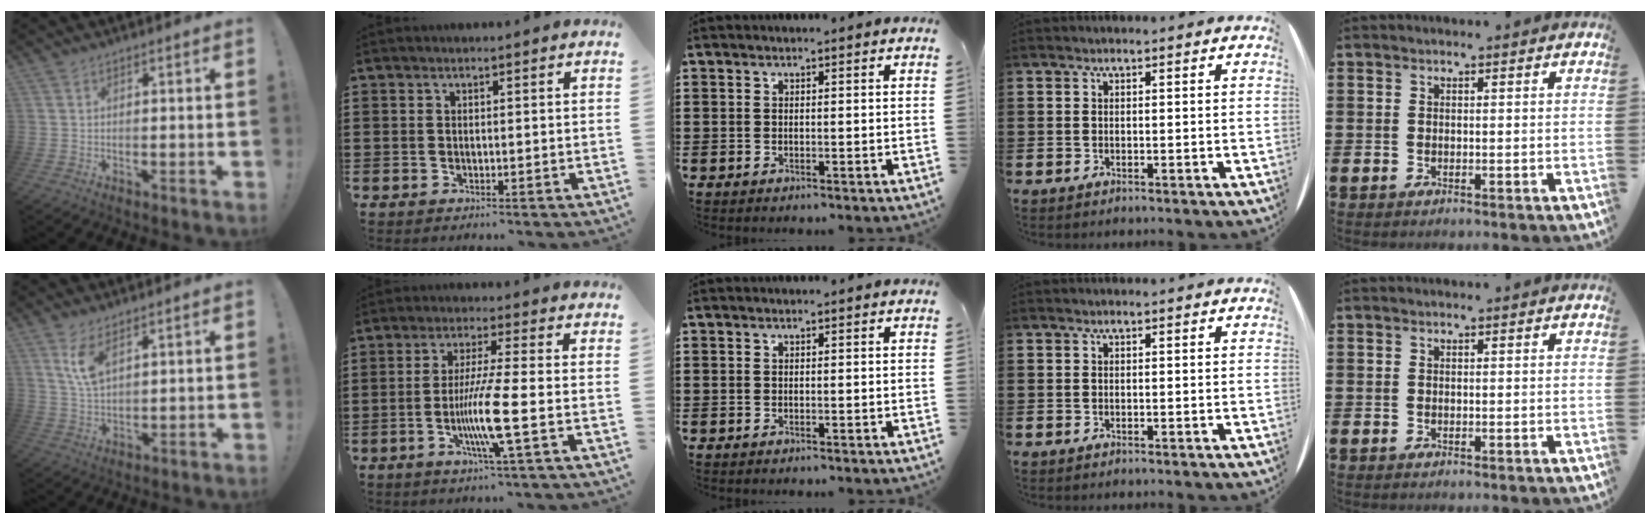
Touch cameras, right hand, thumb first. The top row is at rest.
{"thumb": {"total": 6.7, "force": [3.9, 2.4, 4.8], "torque": [-0.083, -0.020, 0.069]}, "index": {"total": 9.0, "force": [-2.3, 0.0, 8.7], "torque": [-0.173, -0.021, -0.049]}}